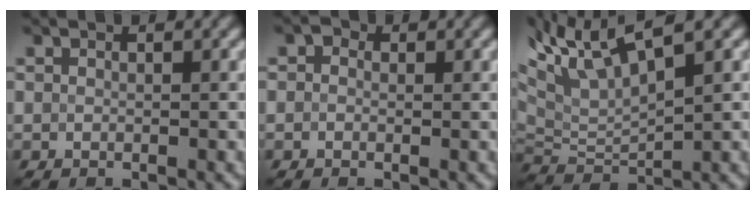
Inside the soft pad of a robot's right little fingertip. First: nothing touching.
{"total": 1.4, "force": [0.5, 1.2, 0.5], "torque": [-0.006, 0.011, -0.013]}
{"total": 7.7, "force": [4.0, 1.6, 6.3], "torque": [-0.158, 0.014, 0.077]}